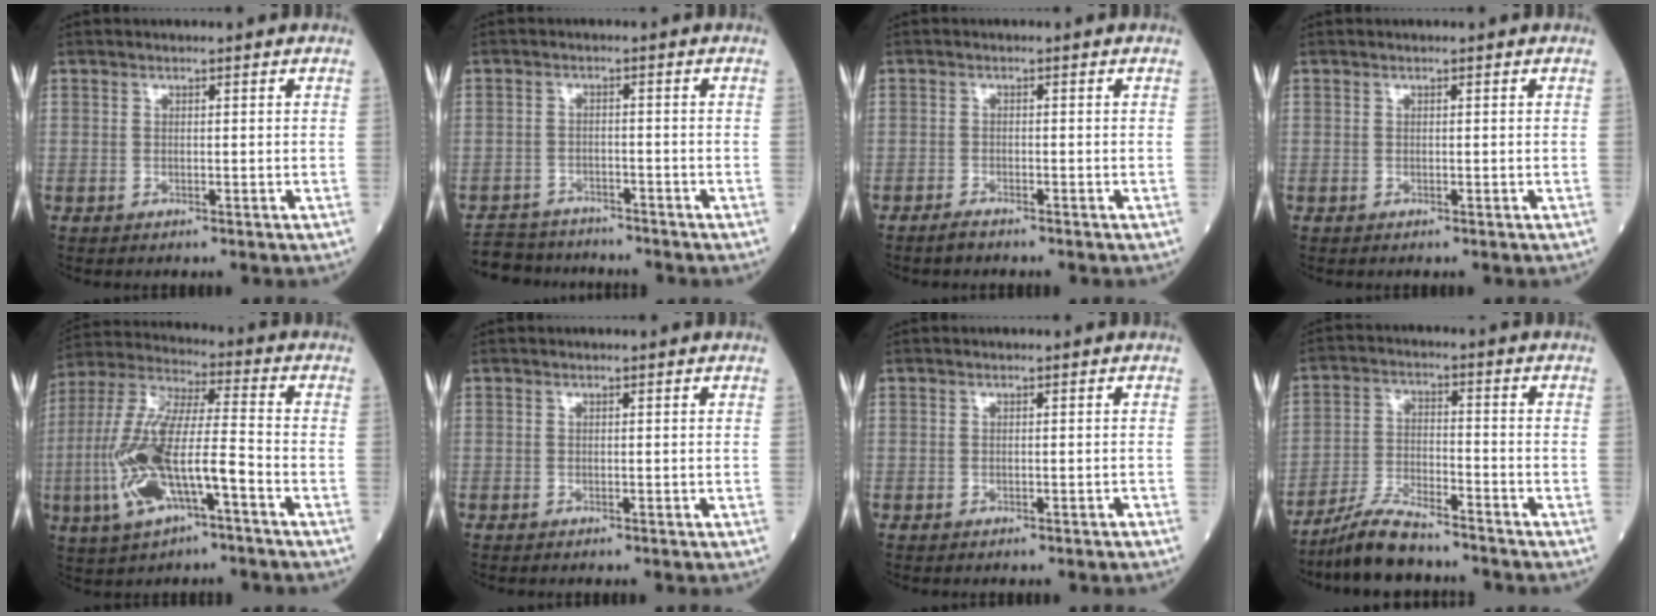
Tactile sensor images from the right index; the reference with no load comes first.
{"total": 6.7, "force": [-6.3, 2.3, 0.2], "torque": [0.002, 0.003, -0.103]}
{"total": 1.3, "force": [-1.2, 0.2, 0.4], "torque": [-0.011, -0.001, -0.023]}
{"total": 0.0}
{"total": 15.8, "force": [-5.1, 3.7, 14.5], "torque": [-0.310, -0.002, -0.093]}
{"total": 0.0}
{"total": 0.0}
{"total": 8.1, "force": [-7.3, 1.2, 3.5], "torque": [-0.068, -0.013, -0.137]}